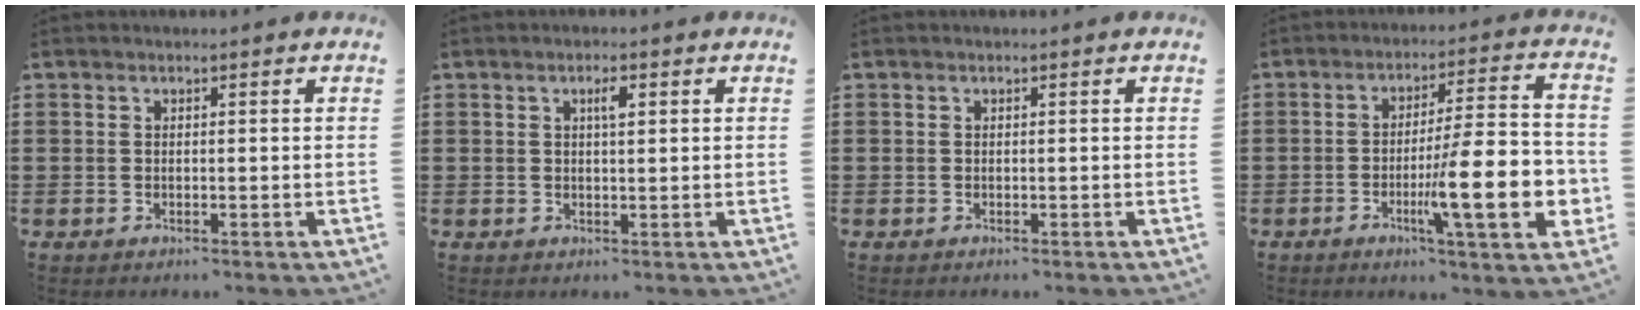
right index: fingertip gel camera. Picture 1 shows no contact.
{"total": 2.1, "force": [0.7, 0.6, 1.9], "torque": [-0.030, 0.003, 0.008]}
{"total": 0.0}
{"total": 15.7, "force": [-4.3, 3.2, 14.8], "torque": [-0.225, -0.005, -0.066]}